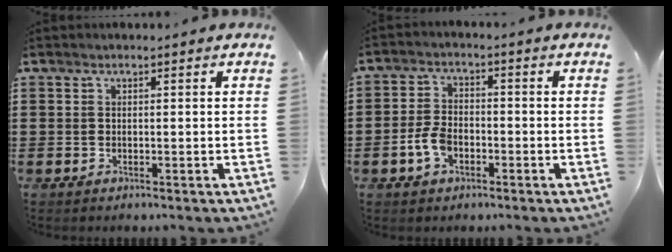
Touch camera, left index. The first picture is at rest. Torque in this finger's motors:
{"motor_torque": [0.76, 0.13, 0.28, 0.12]}